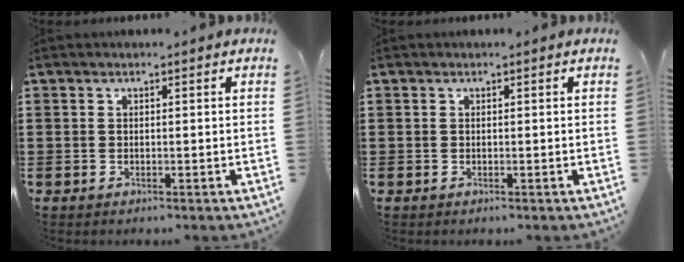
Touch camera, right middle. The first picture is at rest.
{"total": 0.0}